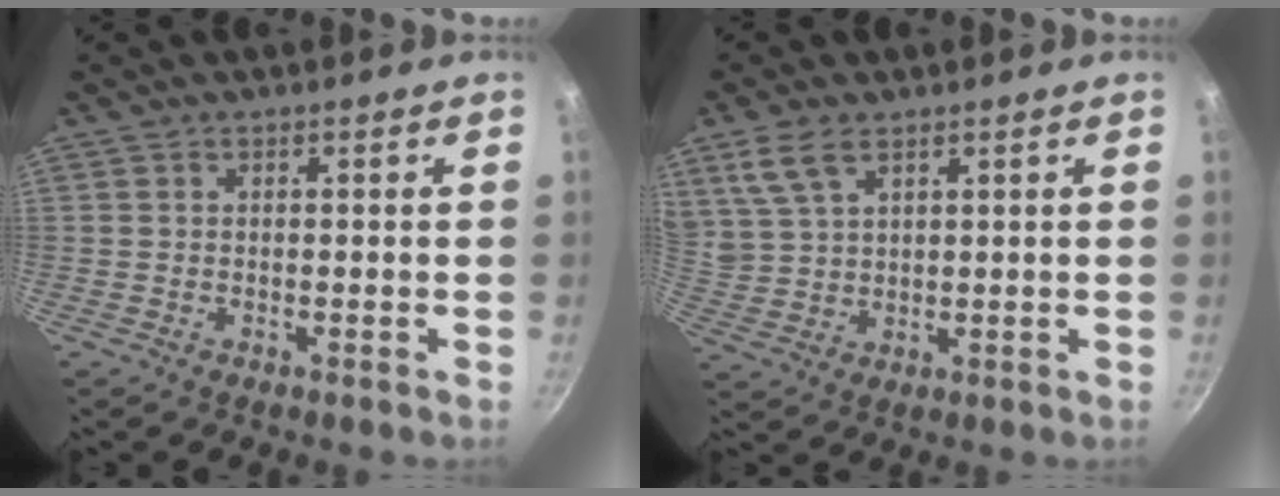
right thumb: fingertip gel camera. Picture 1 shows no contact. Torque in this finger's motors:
{"motor_torque": [-0.15, 0.77, 1.37, 0.91, 0.29]}